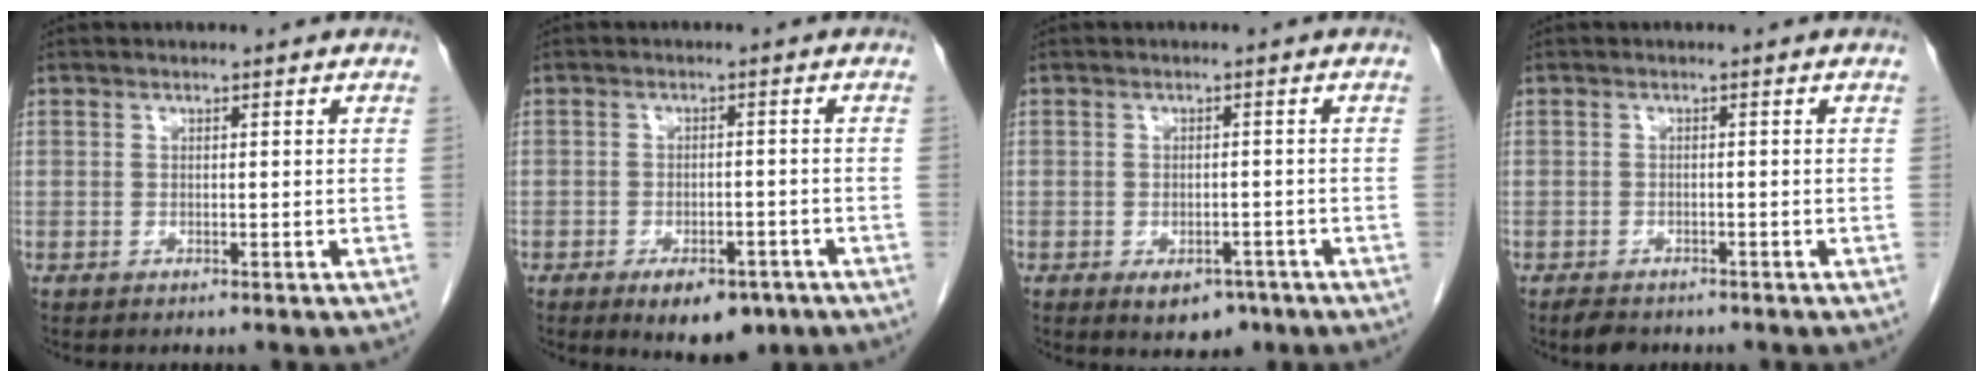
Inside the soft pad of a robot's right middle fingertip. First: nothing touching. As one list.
[{"total": 7.9, "force": [-5.2, 3.7, 4.7], "torque": [-0.060, -0.001, -0.070]}, {"total": 4.5, "force": [-2.8, 2.6, 2.5], "torque": [-0.027, 0.001, -0.029]}, {"total": 3.1, "force": [-2.5, 1.3, 1.2], "torque": [-0.024, -0.004, -0.036]}]